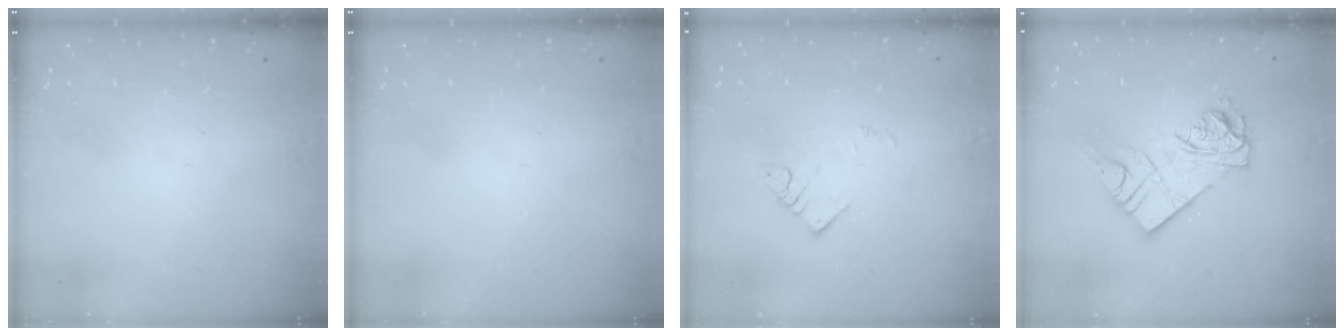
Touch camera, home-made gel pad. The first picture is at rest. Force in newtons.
{"total": 0.0}
{"total": 3.9, "press": 3.9, "slide": 0.3}
{"total": 11.4, "press": 11.4, "slide": 0.6}